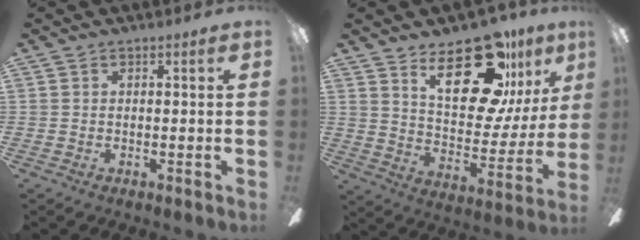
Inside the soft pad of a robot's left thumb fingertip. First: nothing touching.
{"total": 24.4, "force": [15.1, 10.9, 15.7], "torque": [-0.221, -0.089, 0.254]}